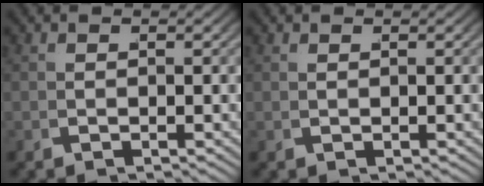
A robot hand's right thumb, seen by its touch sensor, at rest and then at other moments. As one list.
[{"total": 0.5, "force": [0.5, -0.1, 0.1], "torque": [-0.001, -0.001, 0.013]}]